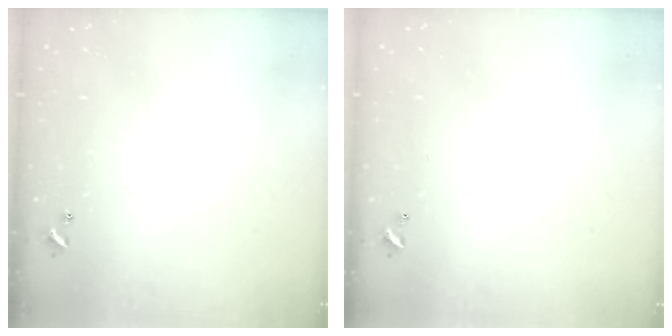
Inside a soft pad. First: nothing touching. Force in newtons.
{"total": 2.9, "press": 2.9, "slide": 0.1}